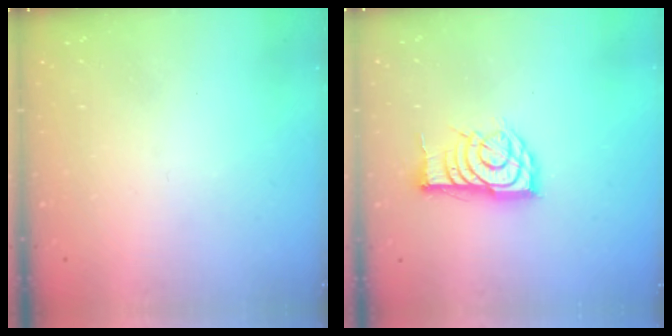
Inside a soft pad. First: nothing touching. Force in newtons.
{"total": 13.1, "press": 13.1, "slide": 0.5}